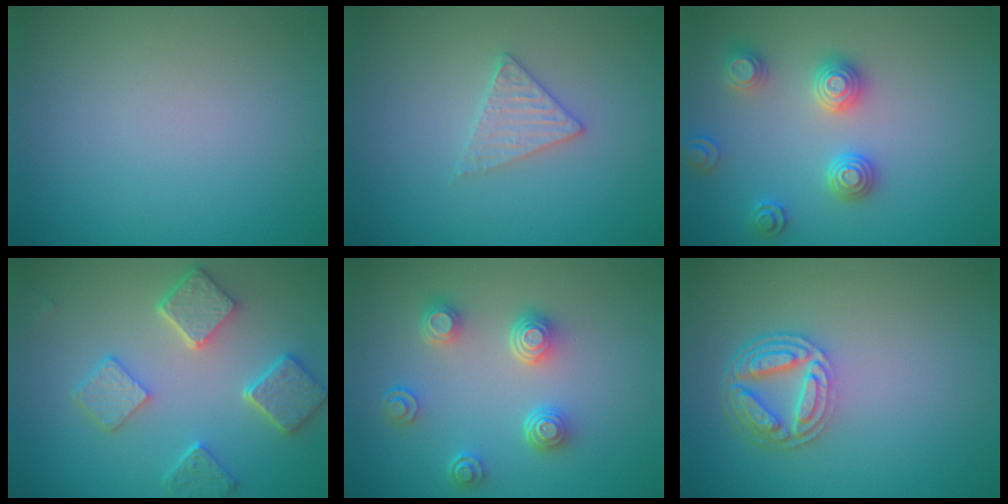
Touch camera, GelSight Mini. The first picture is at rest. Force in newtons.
{"total": 2.1, "press": 2.1, "slide": 0.3}
{"total": 3.3, "press": 3.3, "slide": 0.3}
{"total": 5.4, "press": 4.2, "slide": 3.3}
{"total": 4.1, "press": 3.2, "slide": 2.6}
{"total": 4.6, "press": 3.5, "slide": 3.0}